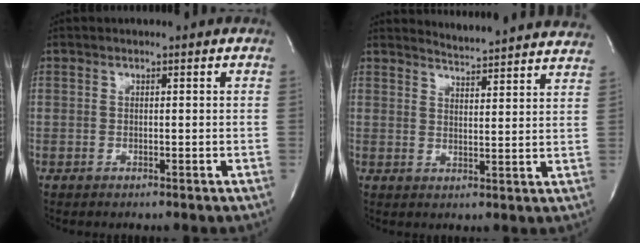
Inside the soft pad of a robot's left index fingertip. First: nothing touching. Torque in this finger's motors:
{"motor_torque": [0.01, -0.25, -0.10, -0.02]}